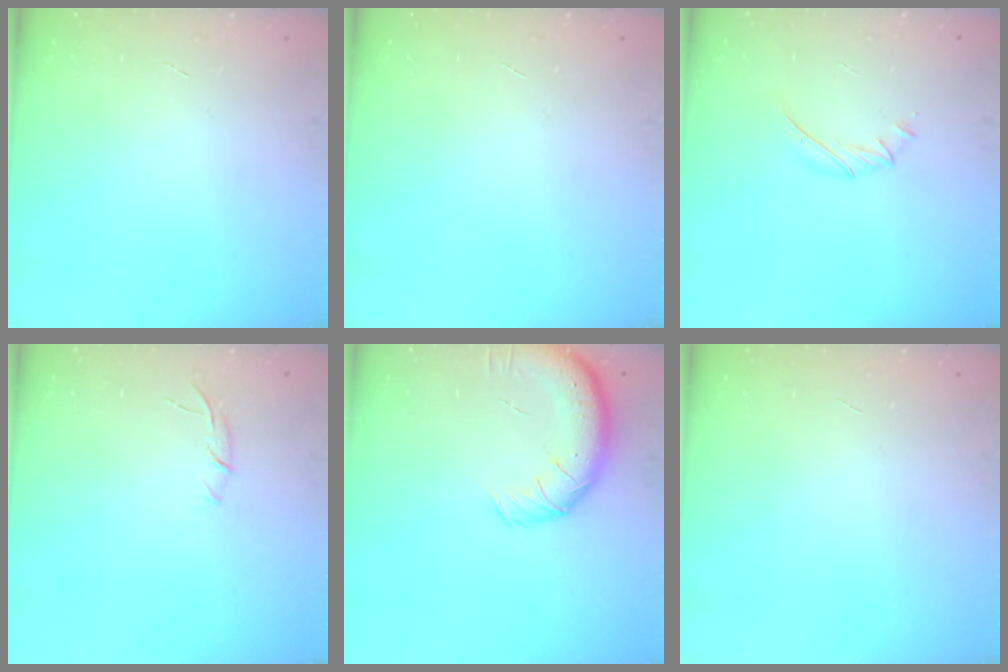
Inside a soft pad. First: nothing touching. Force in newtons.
{"total": 0.0}
{"total": 6.4, "press": 6.2, "slide": 1.8}
{"total": 4.2, "press": 4.0, "slide": 1.1}
{"total": 13.5, "press": 13.1, "slide": 3.0}
{"total": 0.0}